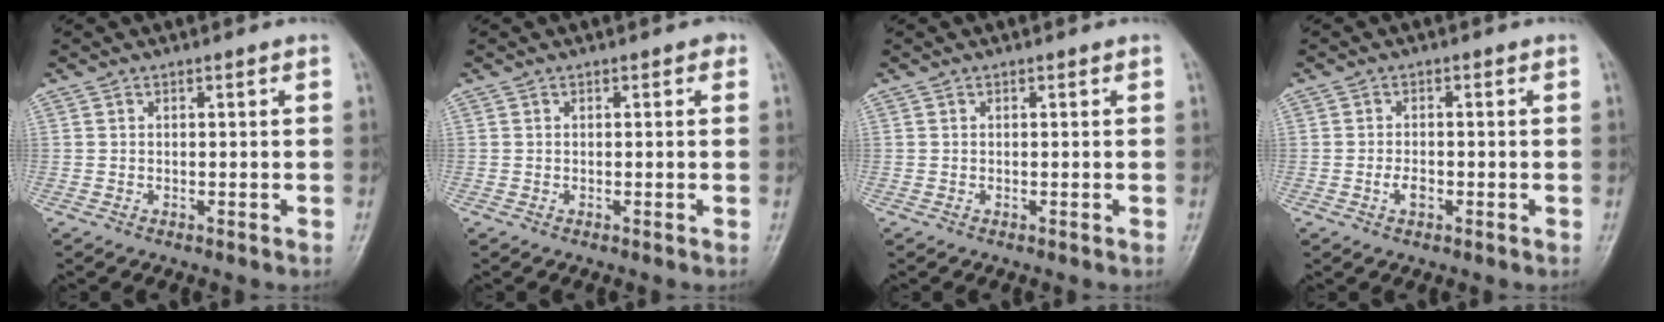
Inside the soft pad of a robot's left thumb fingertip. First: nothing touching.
{"total": 0.8, "force": [0.3, 0.6, 0.5], "torque": [0.007, 0.003, -0.003]}
{"total": 0.0}
{"total": 2.4, "force": [-0.9, 1.5, 1.6], "torque": [-0.023, 0.002, -0.019]}